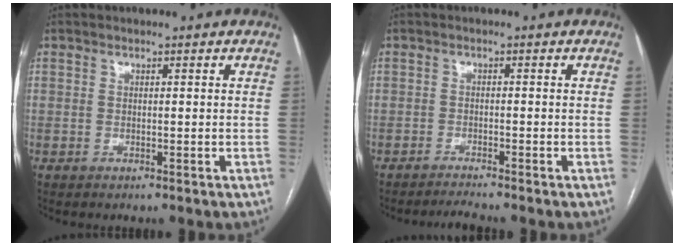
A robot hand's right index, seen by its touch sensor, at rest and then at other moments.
{"total": 2.0, "force": [-1.8, -0.8, 0.0], "torque": [-0.009, -0.013, -0.031]}